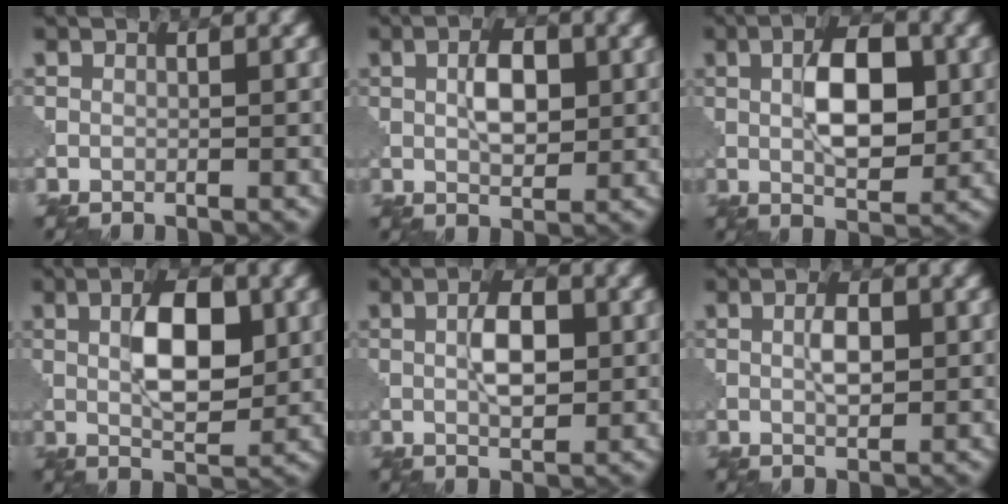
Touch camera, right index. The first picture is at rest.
{"total": 3.5, "force": [0.8, 1.8, 2.9], "torque": [-0.054, 0.003, 0.013]}
{"total": 6.4, "force": [1.0, 2.9, 5.6], "torque": [-0.086, 0.001, 0.016]}
{"total": 6.3, "force": [1.2, 2.7, 5.6], "torque": [-0.087, 0.002, 0.022]}
{"total": 3.8, "force": [0.6, 1.7, 3.3], "torque": [-0.061, 0.002, 0.012]}
{"total": 2.3, "force": [0.5, 1.0, 2.0], "torque": [-0.039, 0.001, 0.011]}